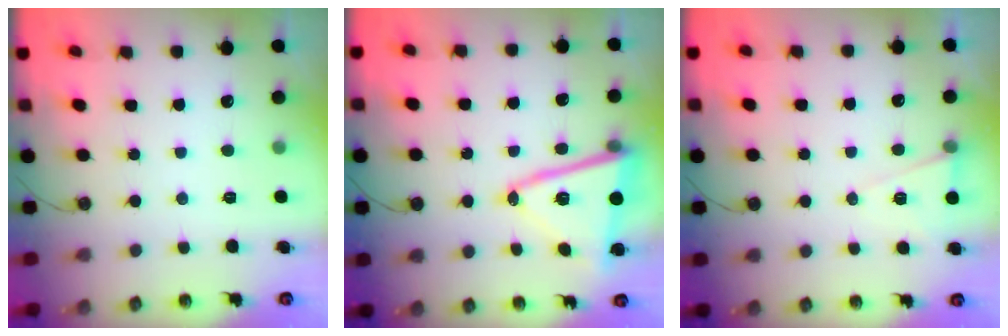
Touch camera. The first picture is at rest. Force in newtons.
{"total": 14.5, "press": 14.4, "slide": 2.0}
{"total": 6.9, "press": 5.2, "slide": 4.6}